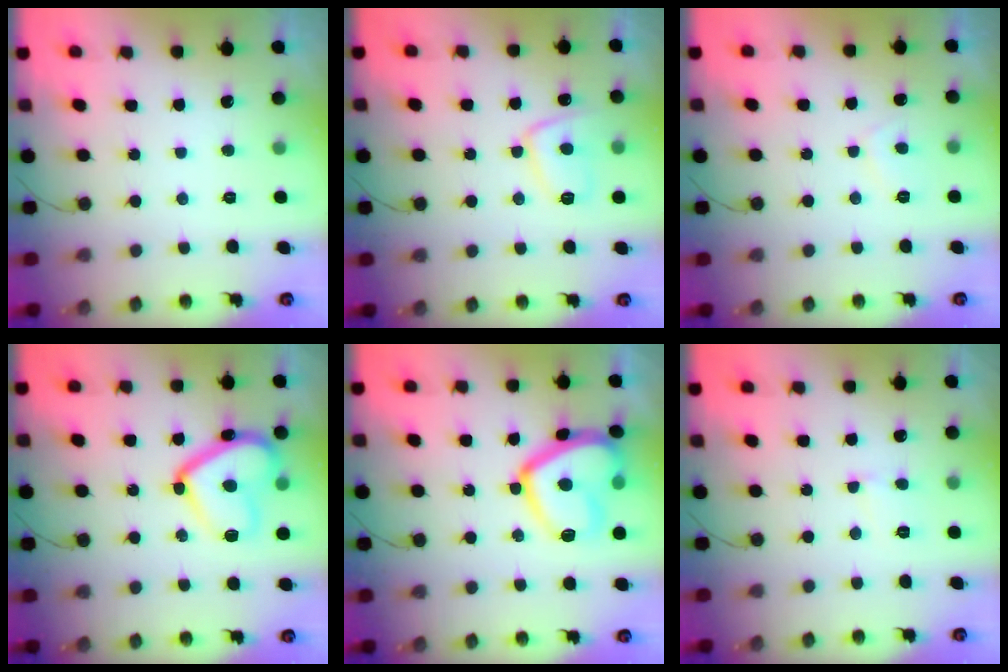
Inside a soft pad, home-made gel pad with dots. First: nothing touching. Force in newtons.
{"total": 9.7, "press": 9.6, "slide": 0.8}
{"total": 2.3, "press": 2.2, "slide": 0.8}
{"total": 15.8, "press": 15.8, "slide": 1.1}
{"total": 15.6, "press": 15.5, "slide": 1.1}
{"total": 2.5, "press": 2.5, "slide": 0.2}